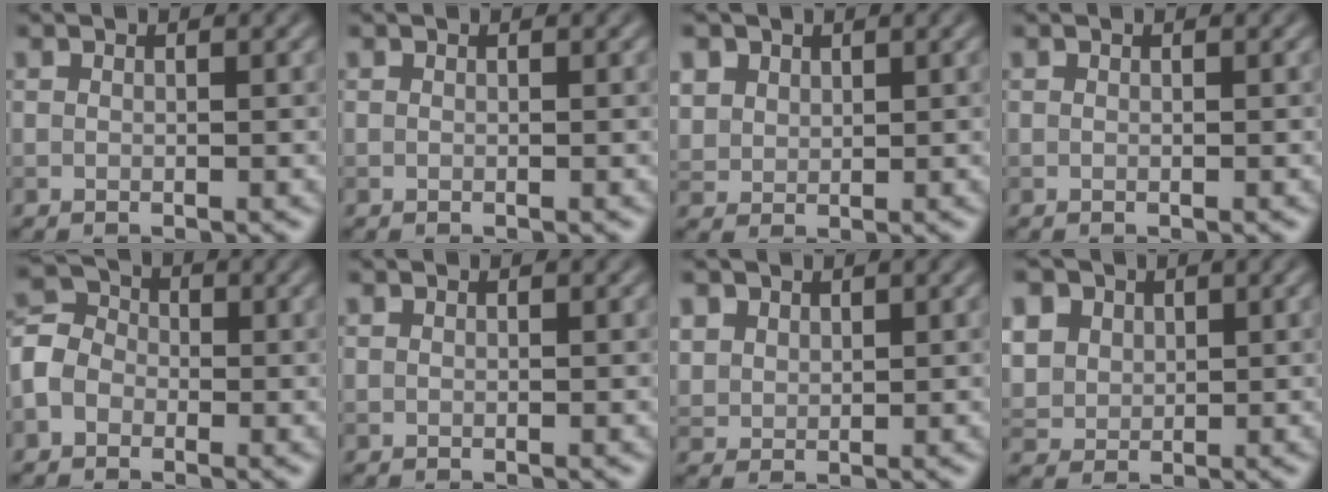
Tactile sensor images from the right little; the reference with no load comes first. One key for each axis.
{"total": 0.0}
{"total": 3.1, "fx": 1.8, "fy": 2.3, "fz": 1.1, "tx": -0.049, "ty": 0.001, "tz": 0.048}
{"total": 0.0}
{"total": 3.9, "fx": -1.5, "fy": 3.1, "fz": 1.7, "tx": -0.036, "ty": 0.008, "tz": -0.038}
{"total": 0.0}
{"total": 1.8, "fx": 1.2, "fy": 1.3, "fz": 0.5, "tx": -0.021, "ty": -0.008, "tz": 0.036}
{"total": 8.2, "fx": 3.8, "fy": 6.2, "fz": 3.8, "tx": -0.098, "ty": 0.022, "tz": 0.057}